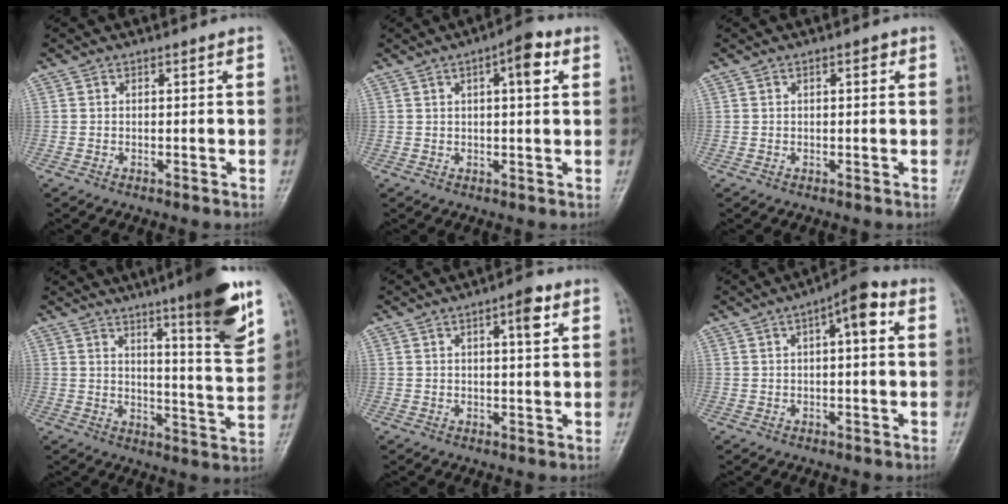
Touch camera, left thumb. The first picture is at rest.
{"total": 6.1, "force": [2.3, 1.9, 5.4], "torque": [-0.069, 0.007, 0.026]}
{"total": 1.4, "force": [0.6, 0.6, 1.2], "torque": [-0.013, 0.002, 0.005]}
{"total": 14.6, "force": [8.6, 1.5, 11.7], "torque": [-0.151, -0.054, 0.127]}
{"total": 4.7, "force": [2.0, 1.2, 4.0], "torque": [-0.055, -0.002, 0.028]}
{"total": 6.9, "force": [2.0, 2.3, 6.2], "torque": [-0.085, 0.018, 0.021]}